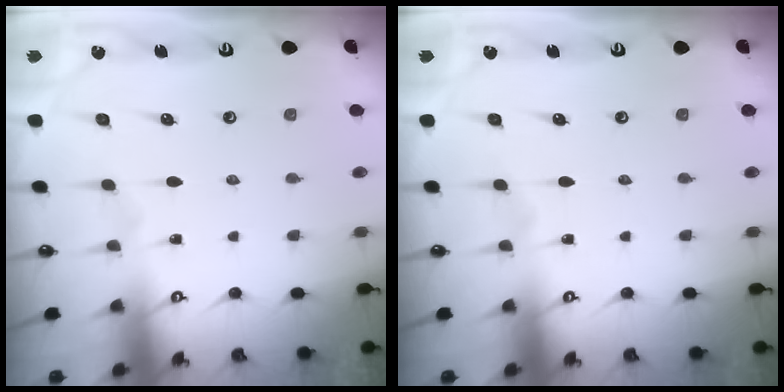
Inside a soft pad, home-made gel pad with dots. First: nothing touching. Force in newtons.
{"total": 0.0}